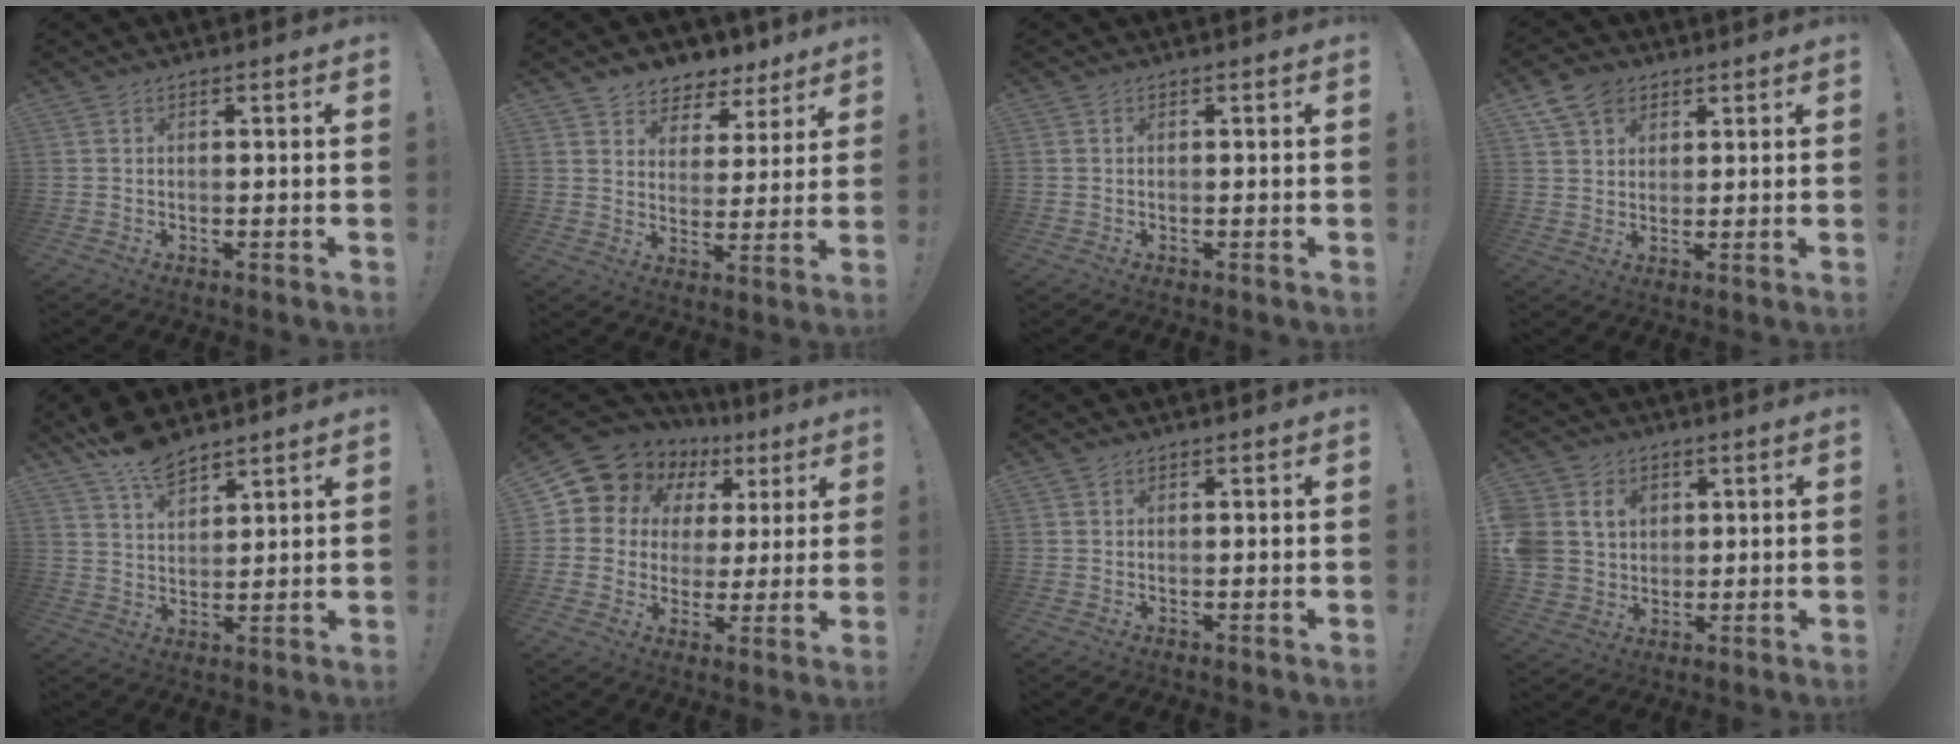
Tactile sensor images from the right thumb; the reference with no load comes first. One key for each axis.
{"total": 6.3, "fx": 4.4, "fy": 4.4, "fz": 0.8, "tx": -0.008, "ty": -0.043, "tz": 0.086}
{"total": 0.0}
{"total": 7.9, "fx": 4.6, "fy": 5.7, "fz": 2.9, "tx": -0.041, "ty": -0.018, "tz": 0.090}
{"total": 9.1, "fx": 7.4, "fy": 3.4, "fz": 4.0, "tx": -0.069, "ty": -0.048, "tz": 0.140}
{"total": 11.6, "fx": 7.1, "fy": 8.3, "fz": 3.9, "tx": -0.070, "ty": -0.053, "tz": 0.135}
{"total": 0.5, "fx": 0.4, "fy": 0.4, "fz": 0.0, "tx": 0.008, "ty": -0.002, "tz": 0.005}
{"total": 9.8, "fx": 3.0, "fy": 8.6, "fz": 3.6, "tx": -0.086, "ty": -0.014, "tz": 0.063}